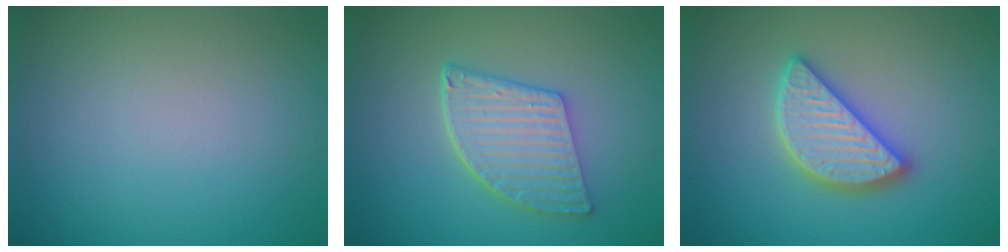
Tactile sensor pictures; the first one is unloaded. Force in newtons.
{"total": 5.4, "press": 4.3, "slide": 3.2}
{"total": 4.5, "press": 4.5, "slide": 0.4}